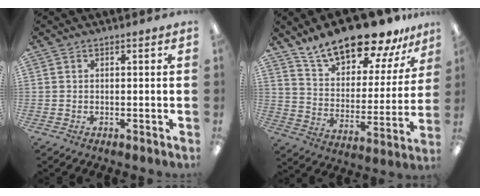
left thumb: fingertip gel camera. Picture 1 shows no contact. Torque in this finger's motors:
{"motor_torque": [1.54, 1.56, 1.43, -1.34, 0.09]}